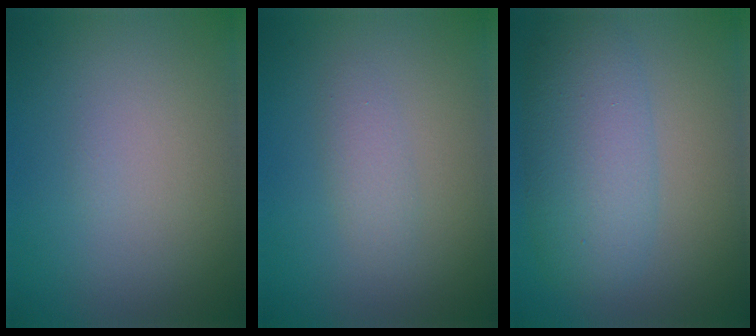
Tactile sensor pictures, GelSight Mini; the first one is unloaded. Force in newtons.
{"total": 1.5, "press": 1.5, "slide": 0.0}
{"total": 5.9, "press": 5.9, "slide": 0.2}